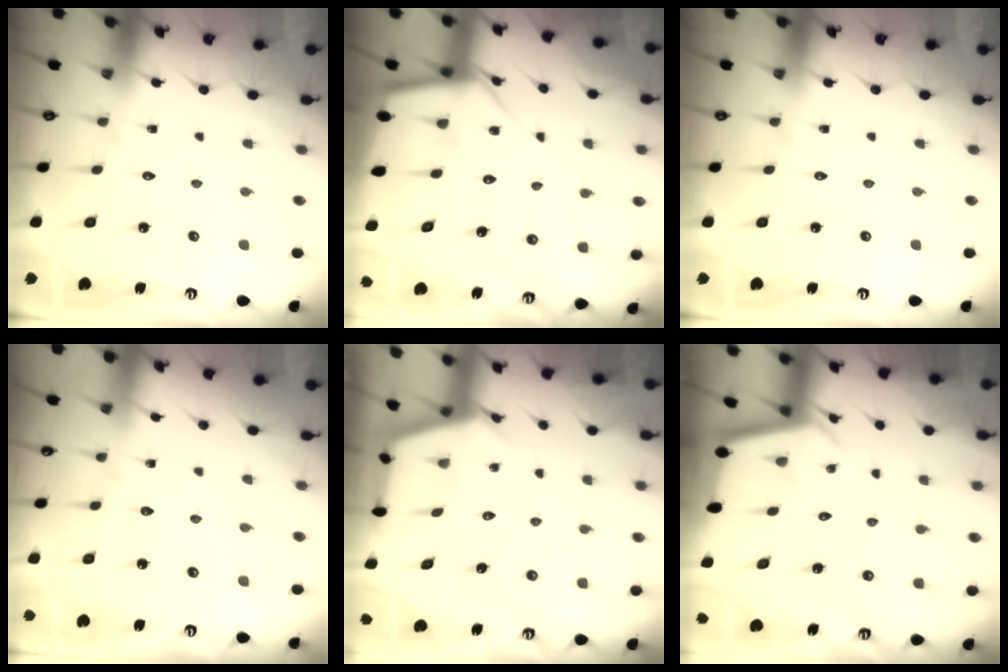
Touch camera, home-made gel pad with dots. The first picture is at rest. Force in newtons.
{"total": 7.8, "press": 7.7, "slide": 0.7}
{"total": 0.0}
{"total": 2.7, "press": 2.7, "slide": 0.4}
{"total": 2.6, "press": 2.5, "slide": 0.3}
{"total": 1.9, "press": 1.9, "slide": 0.1}